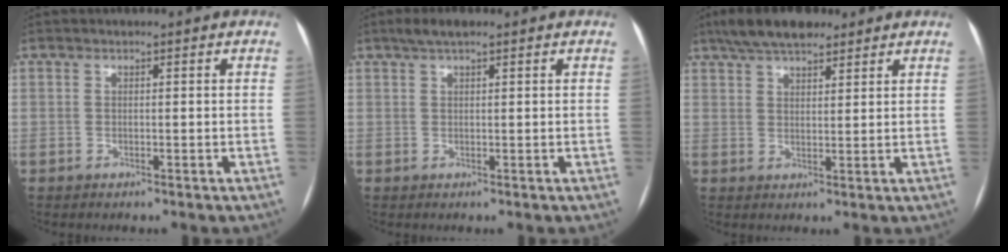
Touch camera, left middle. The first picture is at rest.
{"total": 2.9, "force": [1.9, 0.6, 2.0], "torque": [-0.043, 0.018, 0.036]}
{"total": 8.8, "force": [6.8, 3.0, 4.8], "torque": [-0.083, 0.025, 0.115]}